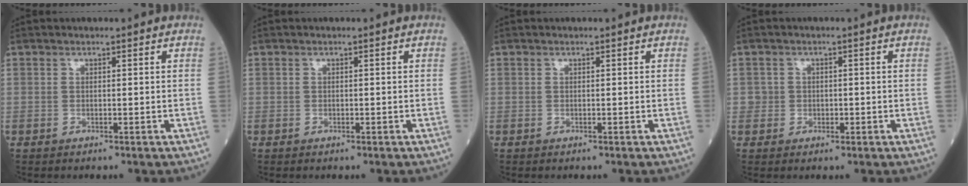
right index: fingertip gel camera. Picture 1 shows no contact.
{"total": 0.0}
{"total": 0.0}
{"total": 1.9, "force": [-0.1, 1.9, 0.2], "torque": [0.005, 0.006, -0.003]}